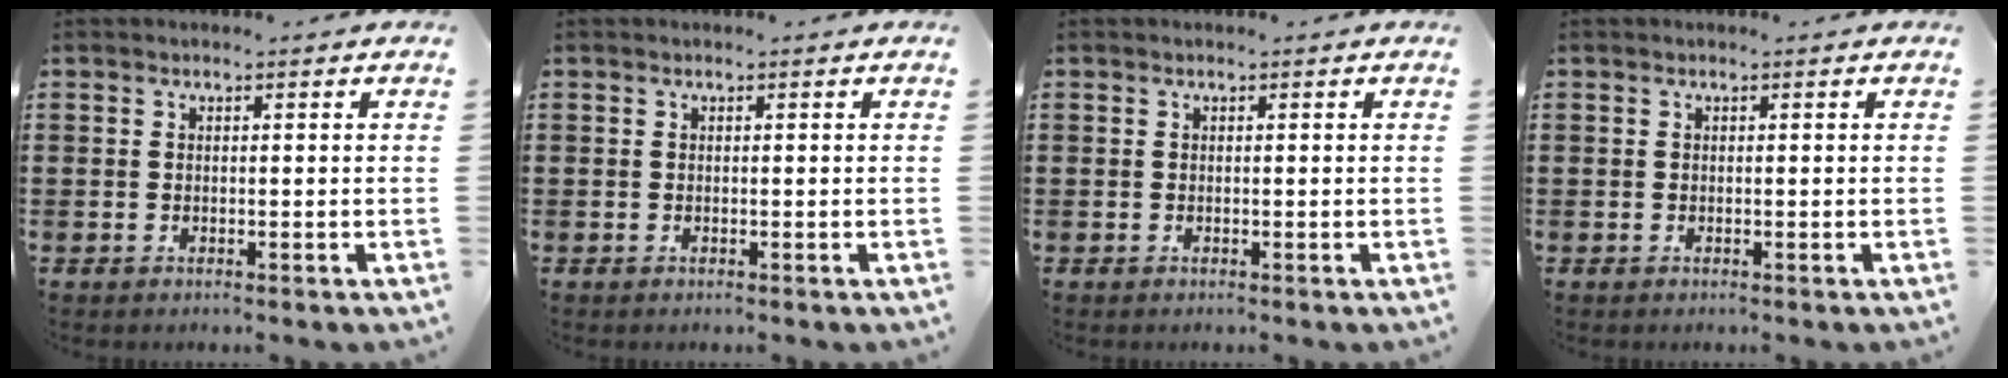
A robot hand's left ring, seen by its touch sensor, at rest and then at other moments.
{"total": 0.0}
{"total": 0.0}
{"total": 0.0}